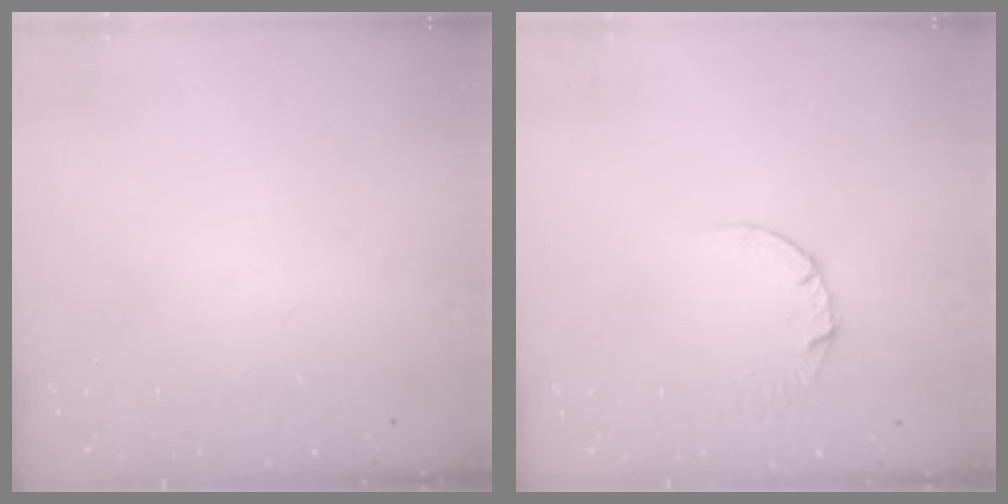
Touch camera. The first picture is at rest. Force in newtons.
{"total": 3.4, "press": 3.4, "slide": 0.4}